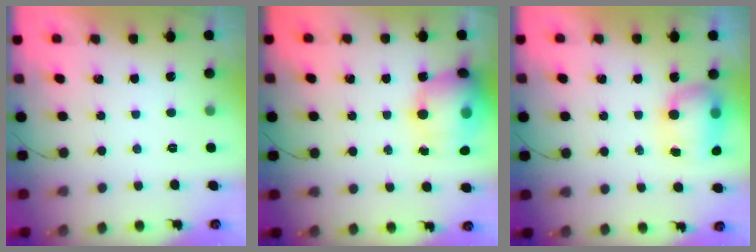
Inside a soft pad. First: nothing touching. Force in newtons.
{"total": 16.9, "press": 16.5, "slide": 3.7}
{"total": 8.7, "press": 8.3, "slide": 2.5}